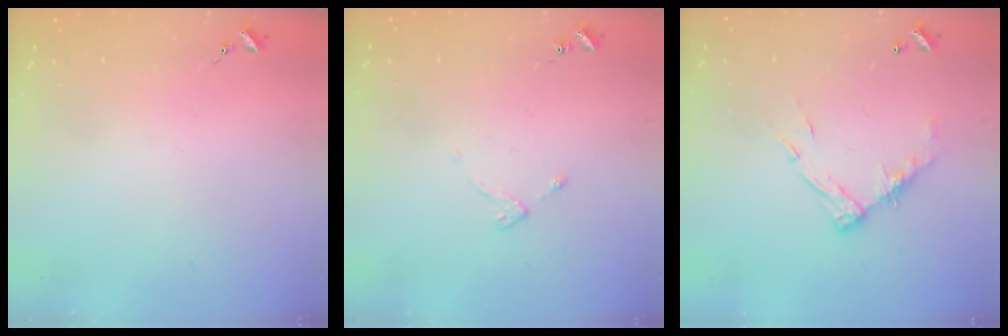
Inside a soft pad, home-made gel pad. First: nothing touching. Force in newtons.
{"total": 4.3, "press": 4.2, "slide": 0.6}
{"total": 12.1, "press": 12.1, "slide": 1.1}